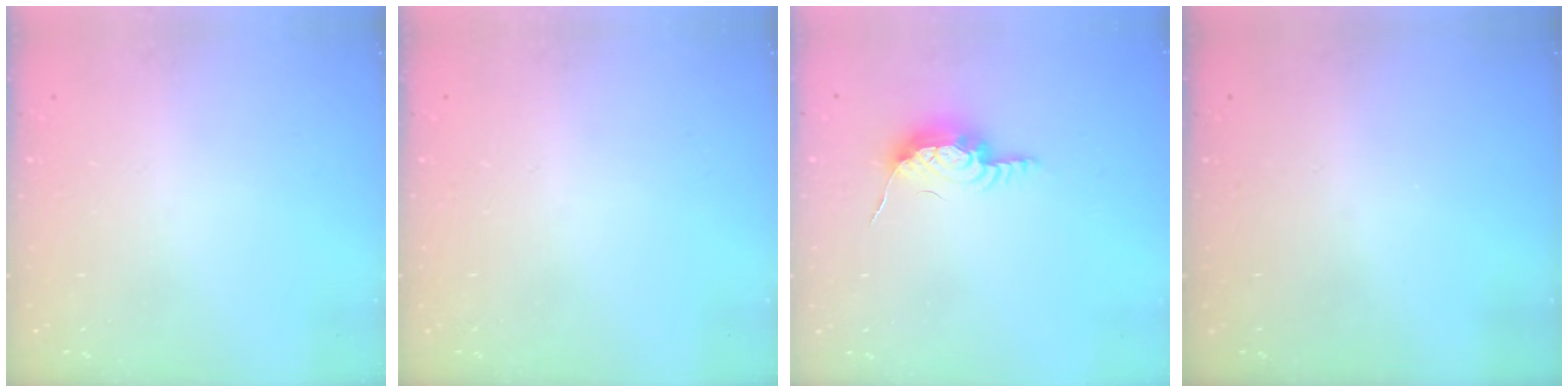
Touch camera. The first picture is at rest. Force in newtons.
{"total": 0.0}
{"total": 11.2, "press": 10.9, "slide": 2.6}
{"total": 0.0}